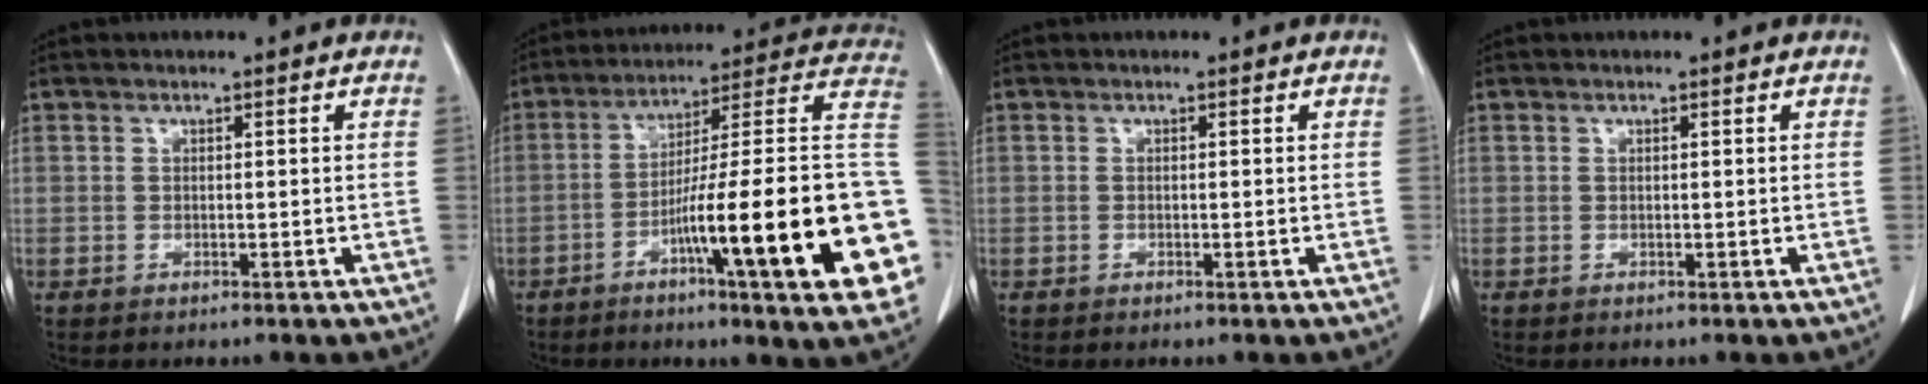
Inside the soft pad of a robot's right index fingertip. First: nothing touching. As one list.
[{"total": 26.8, "force": [-6.8, 1.2, 25.9], "torque": [-0.269, 0.003, -0.109]}, {"total": 0.0}, {"total": 0.0}]